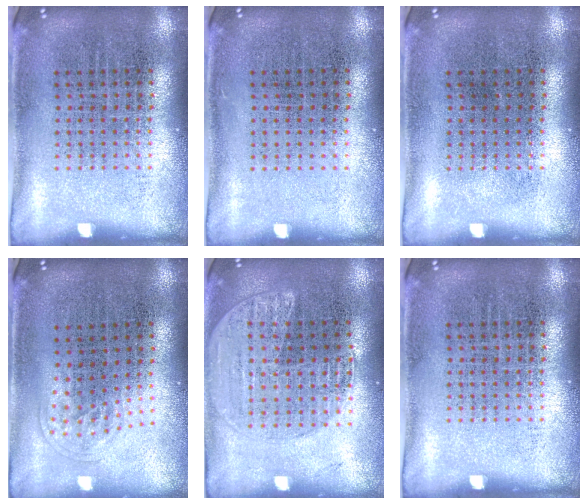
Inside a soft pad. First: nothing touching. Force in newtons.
{"total": 0.0}
{"total": 0.0}
{"total": 1.0, "press": 0.6, "slide": 0.8}
{"total": 1.6, "press": 1.5, "slide": 0.4}
{"total": 0.0}